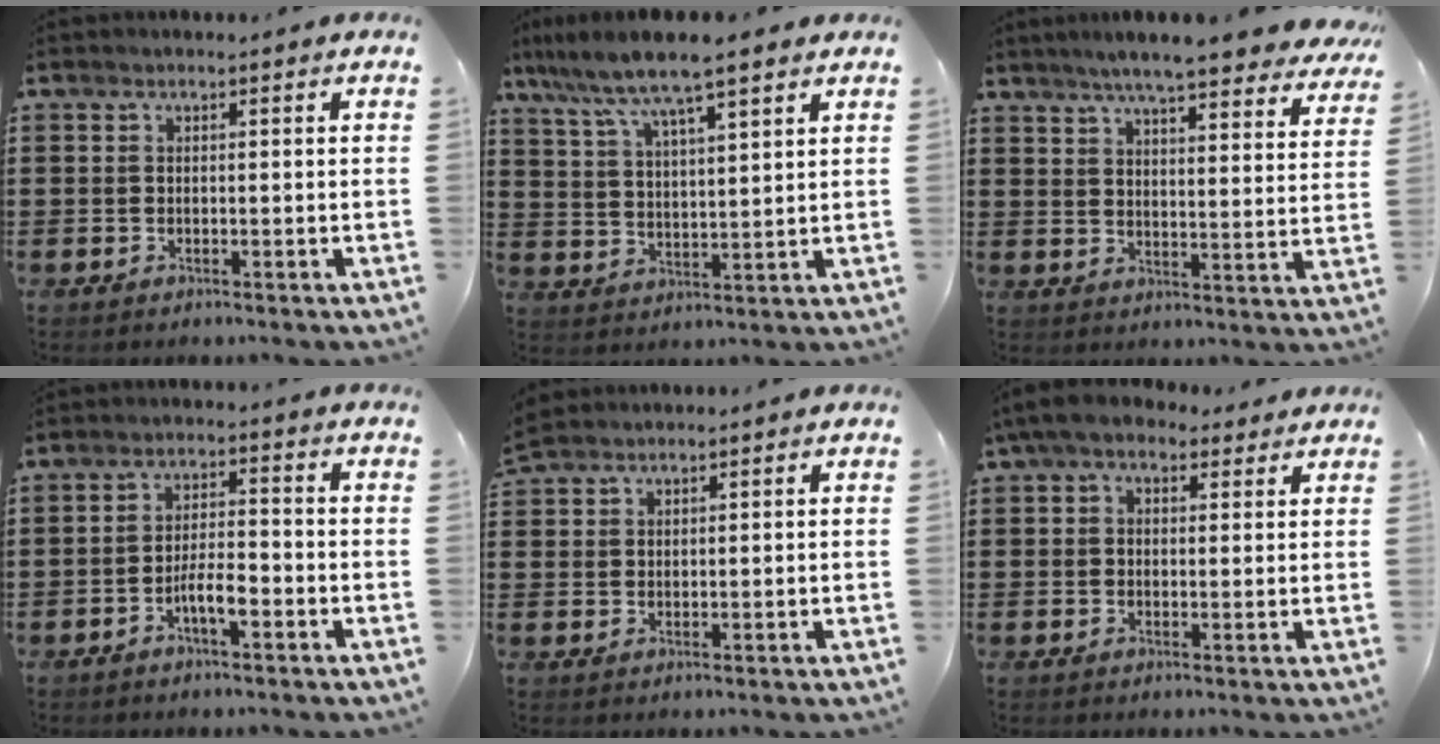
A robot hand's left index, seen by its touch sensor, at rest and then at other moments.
{"total": 7.3, "force": [5.8, 0.6, 4.3], "torque": [-0.105, -0.021, 0.098]}
{"total": 6.9, "force": [6.1, -0.2, 3.2], "torque": [-0.076, -0.032, 0.104]}
{"total": 4.6, "force": [-2.1, 1.2, 4.0], "torque": [-0.081, 0.002, -0.043]}
{"total": 2.4, "force": [2.3, 0.7, 0.3], "torque": [-0.012, 0.001, 0.046]}
{"total": 4.9, "force": [3.4, 2.4, 2.6], "torque": [-0.062, 0.005, 0.062]}